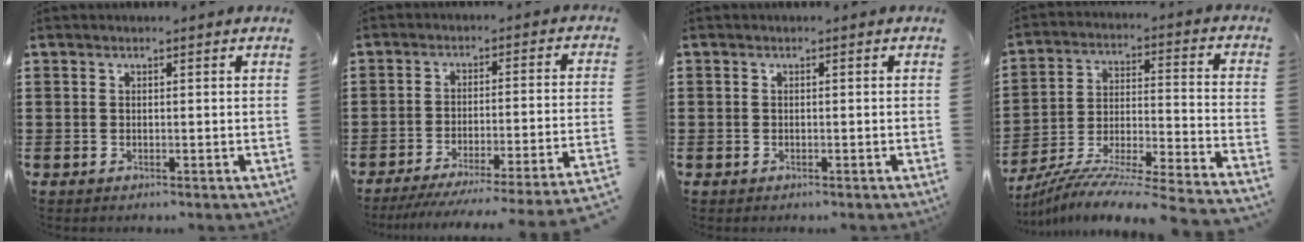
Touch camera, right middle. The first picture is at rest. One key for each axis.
{"total": 5.3, "fx": -4.4, "fy": -0.7, "fz": 3.0, "tx": -0.048, "ty": -0.023, "tz": -0.089}
{"total": 0.5, "fx": -0.2, "fy": 0.5, "fz": 0.0, "tx": -0.001, "ty": 0.004, "tz": -0.005}
{"total": 8.2, "fx": -7.5, "fy": -1.1, "fz": 3.1, "tx": -0.054, "ty": -0.012, "tz": -0.159}